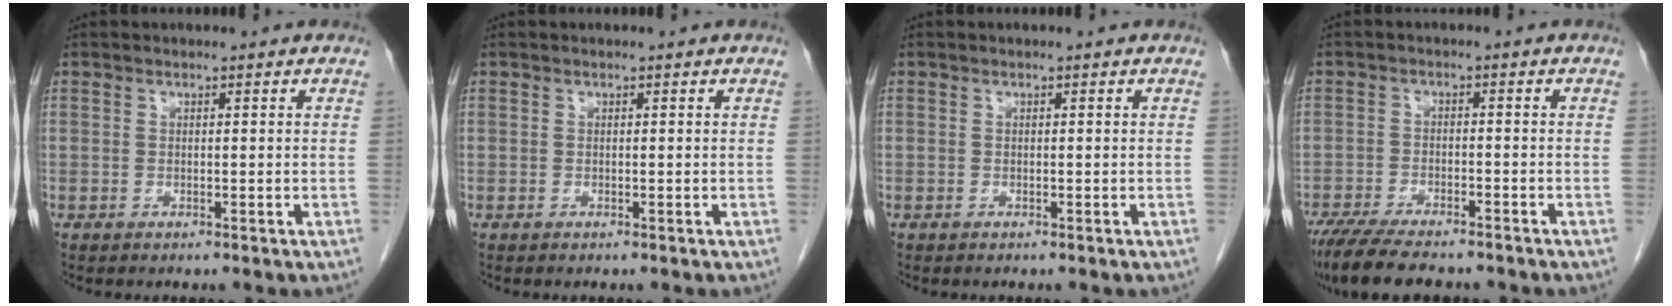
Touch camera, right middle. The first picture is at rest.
{"total": 0.0}
{"total": 0.0}
{"total": 11.6, "force": [-9.8, 2.5, 5.8], "torque": [-0.096, -0.019, -0.152]}